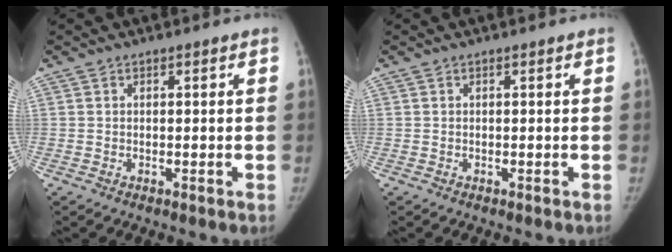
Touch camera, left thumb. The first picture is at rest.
{"total": 0.0}